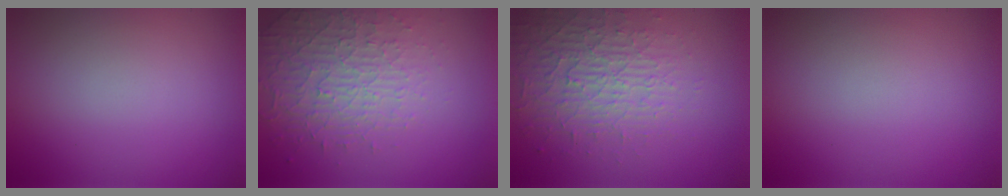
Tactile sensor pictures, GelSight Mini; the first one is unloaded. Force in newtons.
{"total": 4.5, "press": 3.1, "slide": 3.3}
{"total": 3.8, "press": 3.5, "slide": 1.3}
{"total": 0.0}